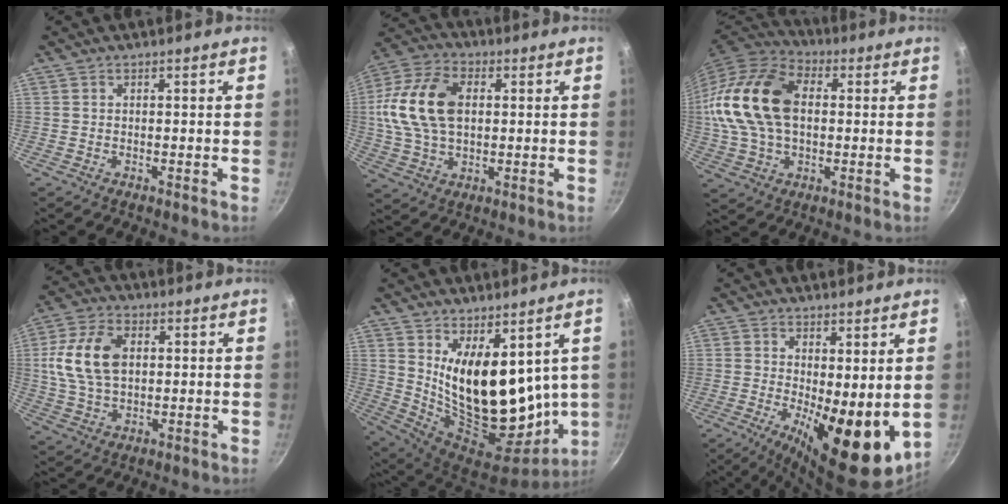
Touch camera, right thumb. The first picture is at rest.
{"total": 16.2, "force": [2.0, 10.4, 12.3], "torque": [-0.227, 0.016, 0.027]}
{"total": 20.6, "force": [1.8, 13.5, 15.5], "torque": [-0.295, 0.031, 0.025]}
{"total": 12.5, "force": [1.9, 8.0, 9.4], "torque": [-0.170, 0.008, 0.032]}
{"total": 20.5, "force": [6.2, 10.6, 16.4], "torque": [-0.229, -0.089, 0.135]}
{"total": 14.1, "force": [-0.2, 5.5, 13.0], "torque": [-0.164, -0.025, 0.008]}